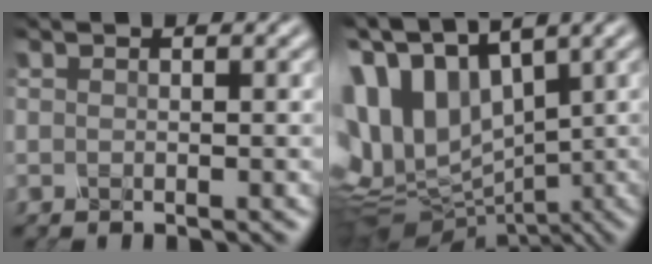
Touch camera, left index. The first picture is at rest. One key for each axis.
{"total": 12.9, "fx": 3.5, "fy": 8.0, "fz": 9.4, "tx": -0.219, "ty": 0.016, "tz": 0.091}